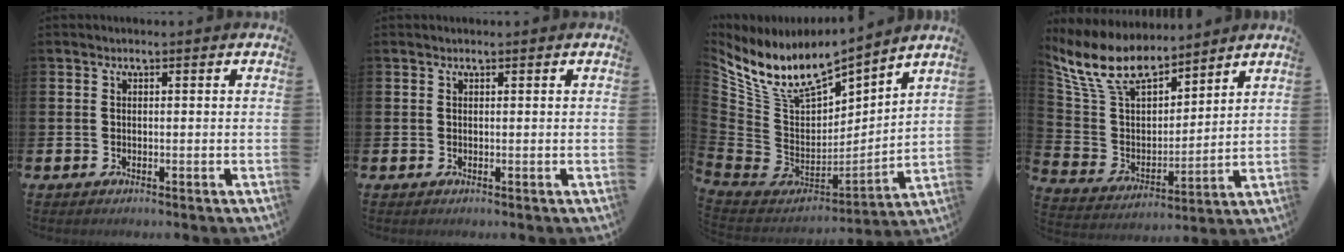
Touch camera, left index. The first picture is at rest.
{"total": 0.0}
{"total": 10.4, "force": [9.3, 2.9, 3.6], "torque": [-0.124, -0.064, 0.168]}
{"total": 11.3, "force": [9.5, 4.4, 4.2], "torque": [-0.135, -0.047, 0.175]}